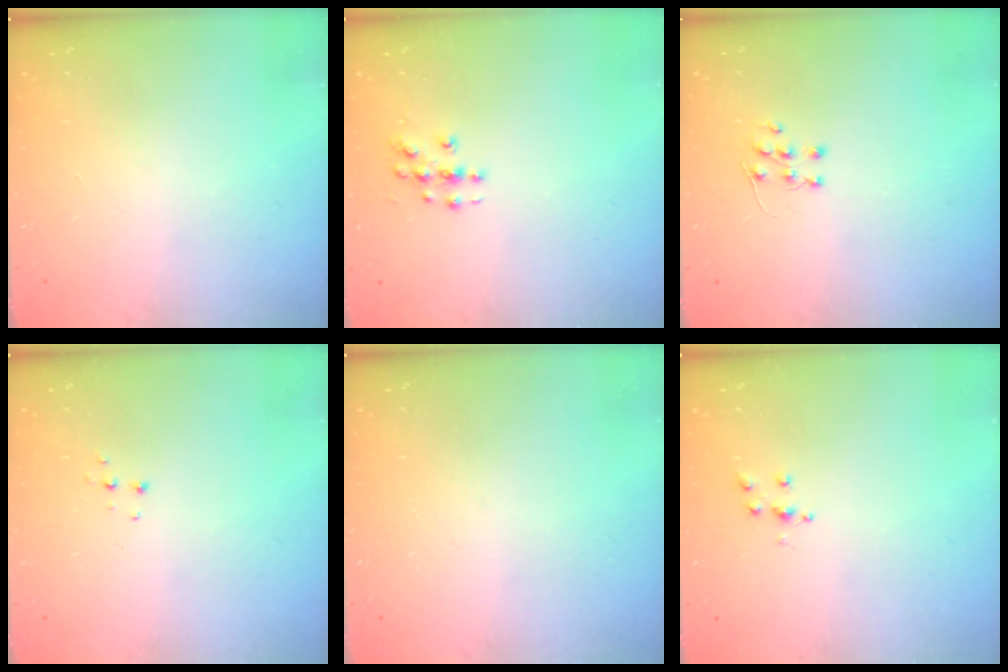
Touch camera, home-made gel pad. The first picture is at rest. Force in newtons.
{"total": 3.5, "press": 3.4, "slide": 0.2}
{"total": 5.7, "press": 5.6, "slide": 0.4}
{"total": 4.5, "press": 4.5, "slide": 0.4}
{"total": 0.0}
{"total": 4.8, "press": 4.8, "slide": 0.5}